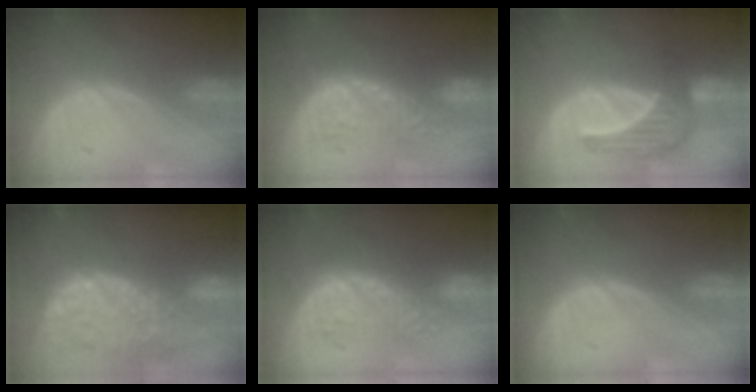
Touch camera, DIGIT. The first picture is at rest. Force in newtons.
{"total": 9.2, "press": 8.6, "slide": 3.1}
{"total": 7.0, "press": 6.9, "slide": 1.4}
{"total": 13.8, "press": 11.6, "slide": 7.5}
{"total": 8.8, "press": 8.6, "slide": 1.6}
{"total": 0.0}